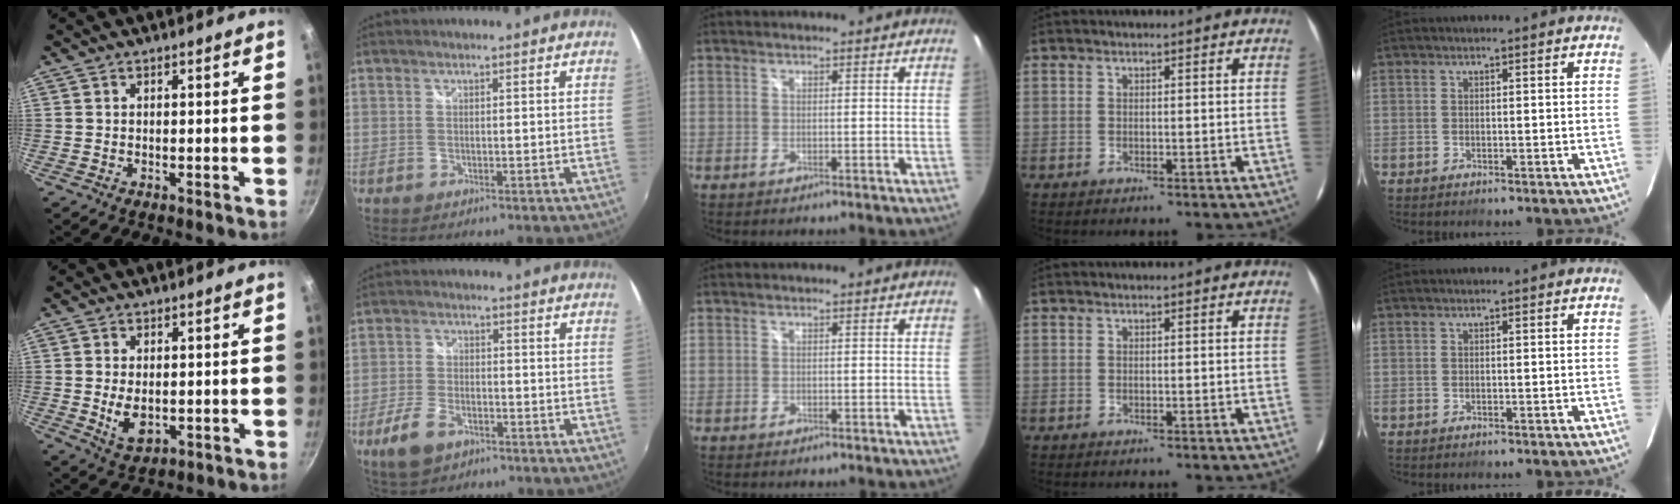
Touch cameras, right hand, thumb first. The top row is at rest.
{"thumb": {"total": 5.8, "force": [-0.4, 3.6, 4.5], "torque": [-0.076, -0.011, 0.002]}, "index": {"total": 7.3, "force": [-4.2, 4.1, 4.4], "torque": [-0.111, -0.005, -0.077]}}